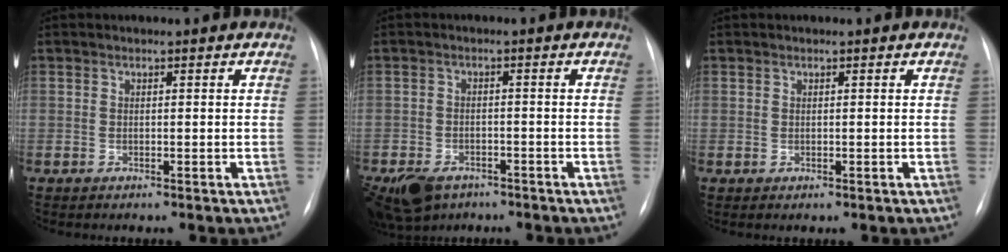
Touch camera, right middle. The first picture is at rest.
{"total": 10.6, "force": [-7.0, 6.7, 4.4], "torque": [-0.111, -0.006, -0.107]}
{"total": 0.0}